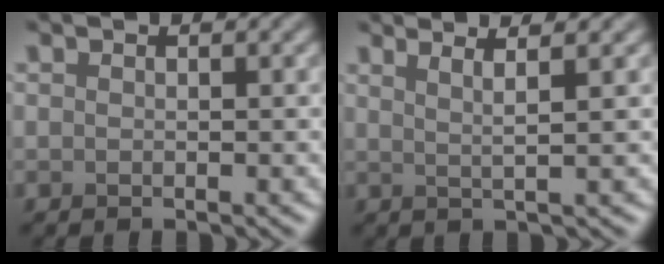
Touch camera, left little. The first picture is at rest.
{"total": 3.3, "force": [2.1, 0.8, 2.4], "torque": [-0.025, 0.011, 0.004]}